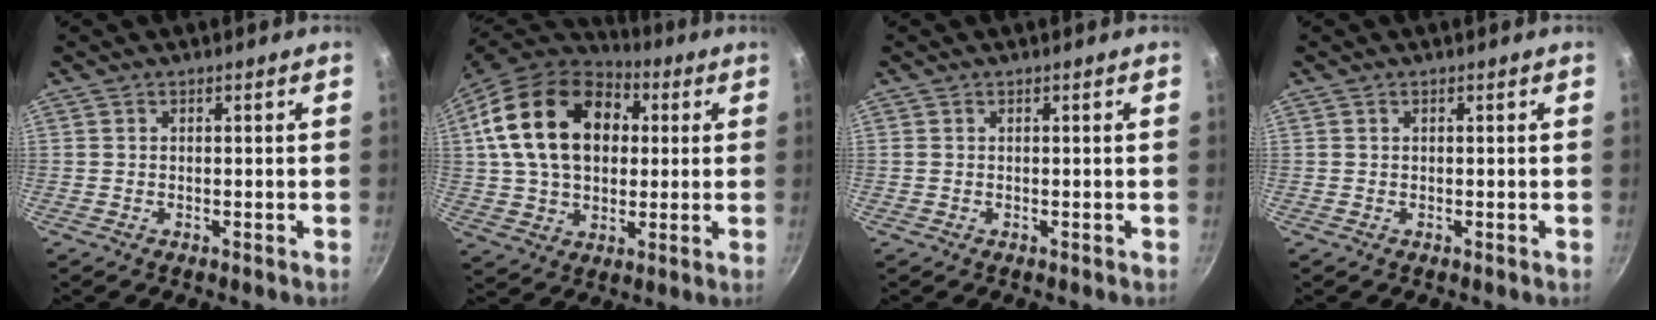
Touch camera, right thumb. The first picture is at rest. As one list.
[{"total": 22.1, "force": [5.2, 15.4, 15.1], "torque": [-0.242, 0.015, 0.084]}, {"total": 0.0}, {"total": 0.0}]